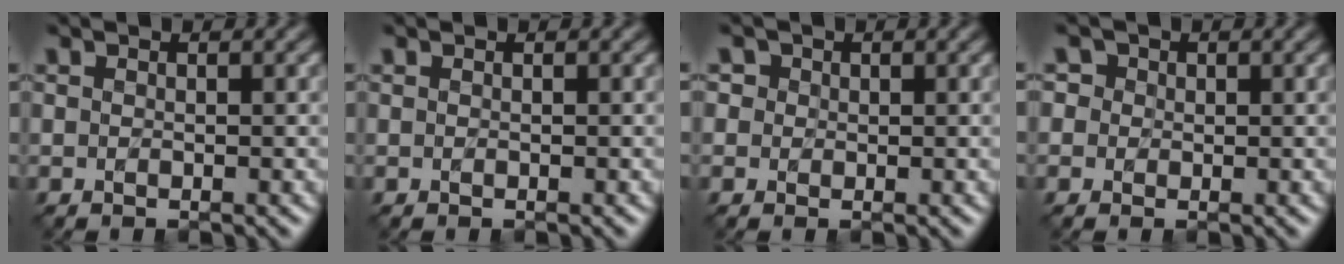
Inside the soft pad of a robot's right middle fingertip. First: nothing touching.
{"total": 0.0}
{"total": 1.9, "force": [0.9, 1.6, 0.6], "torque": [-0.009, 0.006, 0.004]}
{"total": 2.4, "force": [1.0, 2.1, 0.8], "torque": [-0.004, 0.012, 0.000]}